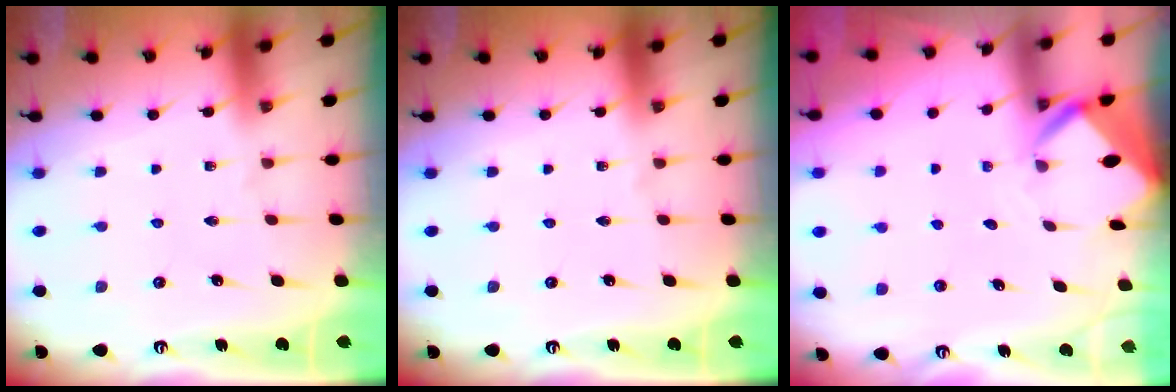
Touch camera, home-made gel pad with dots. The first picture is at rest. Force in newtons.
{"total": 0.0}
{"total": 3.3, "press": 3.3, "slide": 0.1}